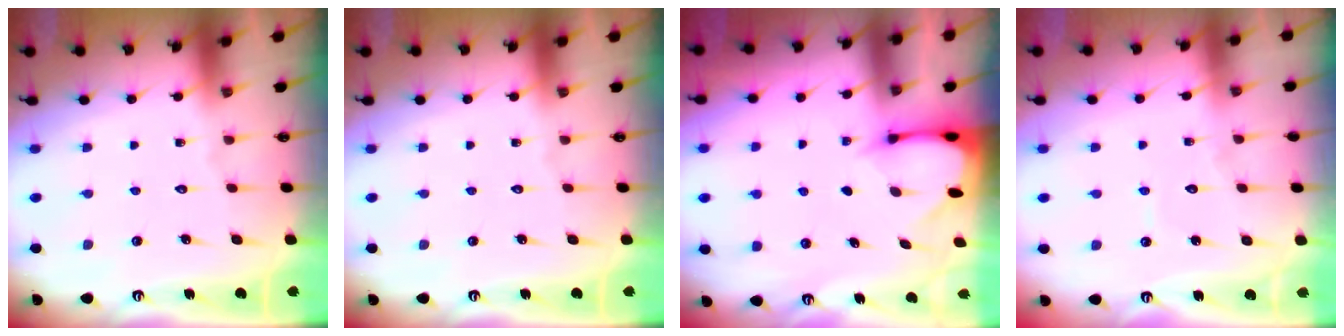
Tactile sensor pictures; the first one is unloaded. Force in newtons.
{"total": 0.0}
{"total": 2.4, "press": 2.4, "slide": 0.3}
{"total": 4.3, "press": 4.3, "slide": 0.4}